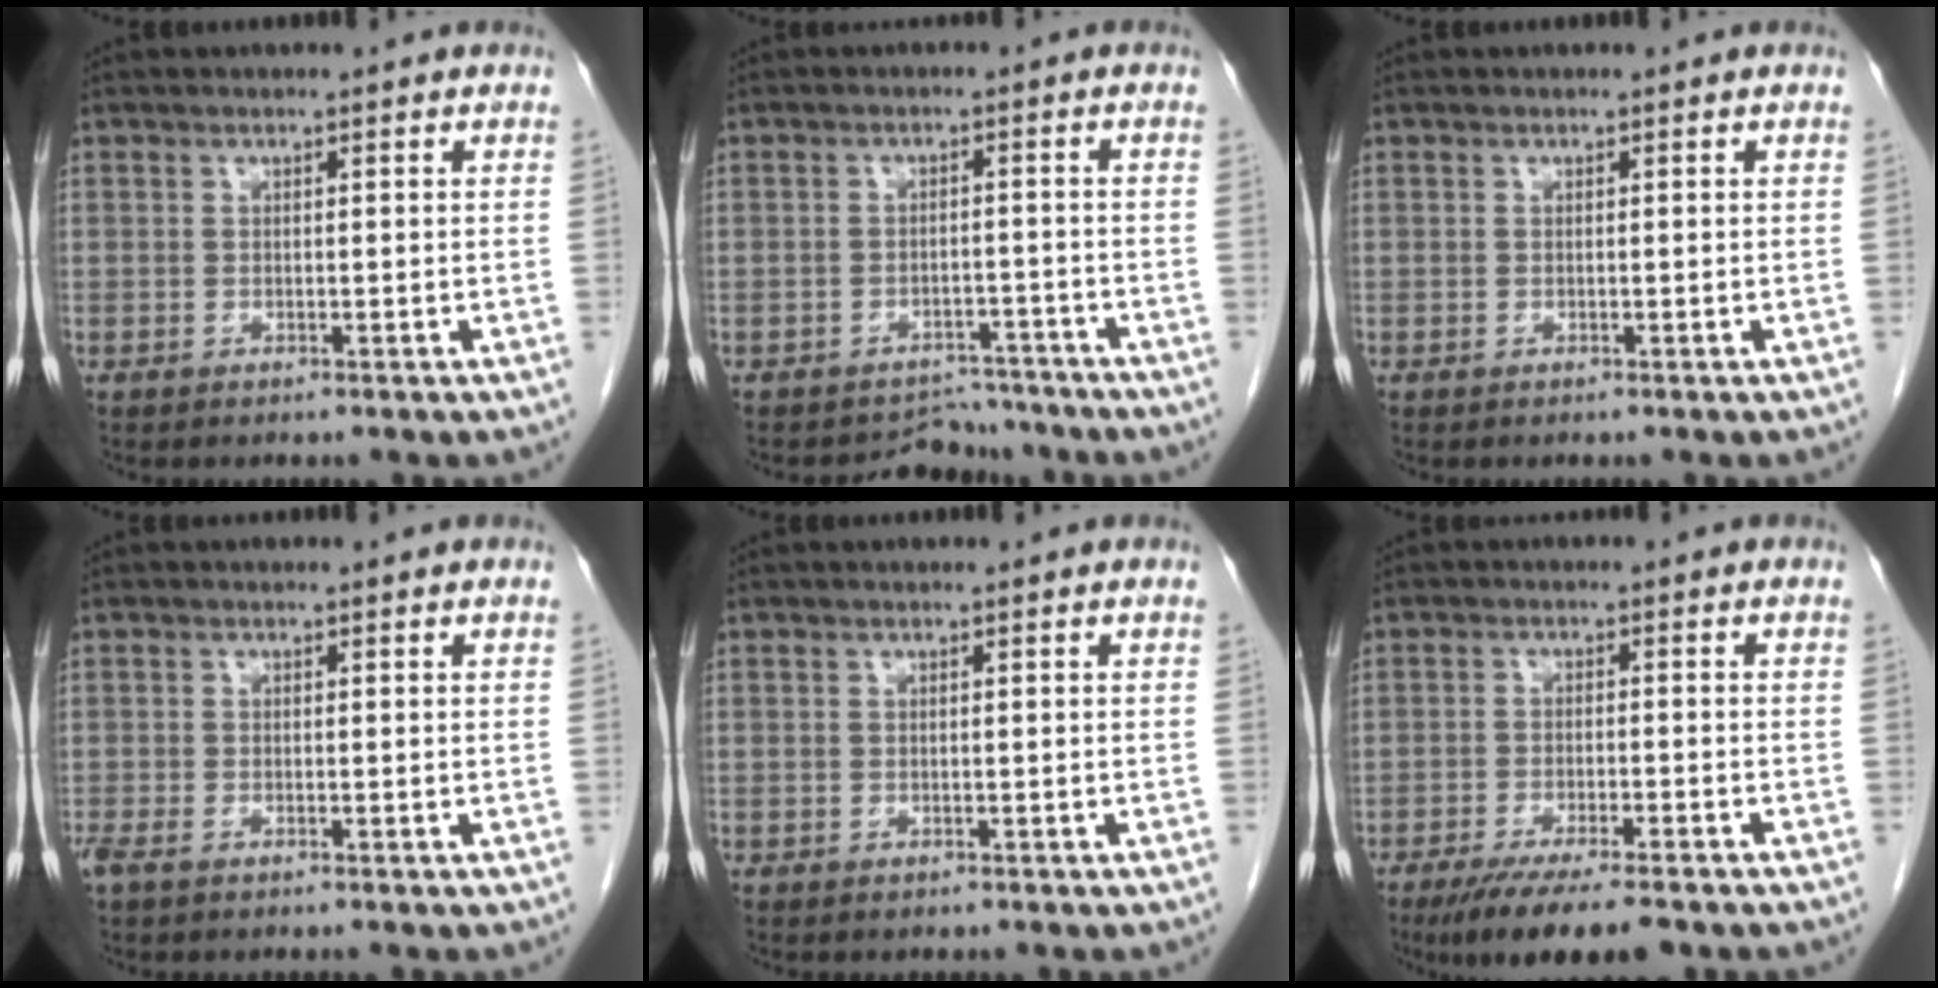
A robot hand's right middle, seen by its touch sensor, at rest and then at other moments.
{"total": 4.4, "force": [-4.0, 1.7, -0.9], "torque": [0.015, 0.017, -0.055]}
{"total": 0.0}
{"total": 2.0, "force": [-1.4, 0.8, 1.2], "torque": [-0.030, -0.005, -0.024]}
{"total": 0.0}
{"total": 10.2, "force": [-7.8, 1.5, 6.5], "torque": [-0.096, -0.019, -0.120]}